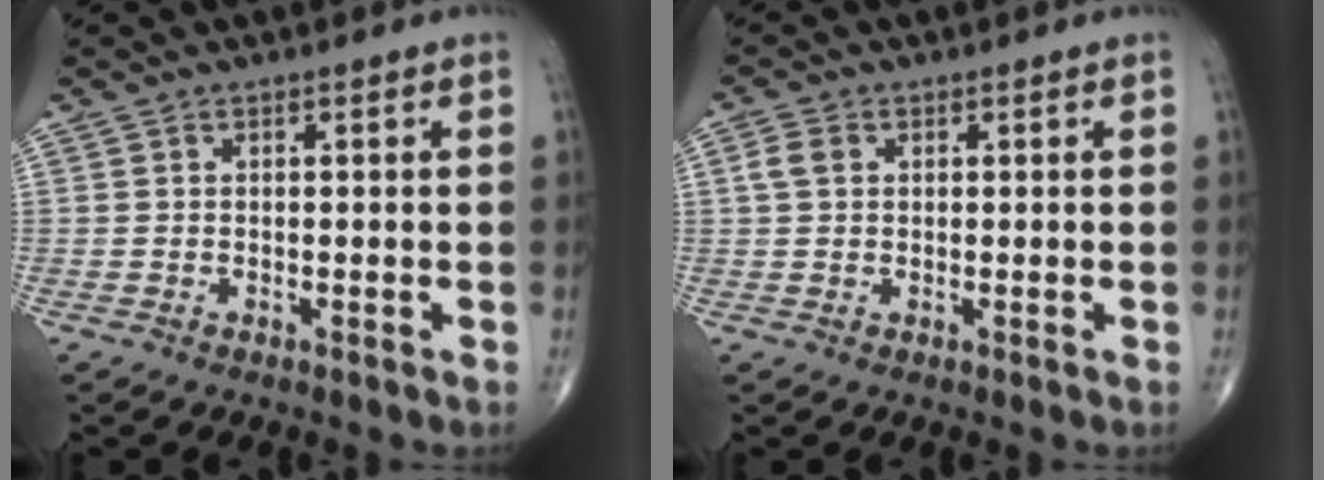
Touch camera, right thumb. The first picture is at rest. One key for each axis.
{"total": 2.7, "fx": 0.7, "fy": 2.1, "fz": 1.6, "tx": -0.034, "ty": 0.007, "tz": 0.013}